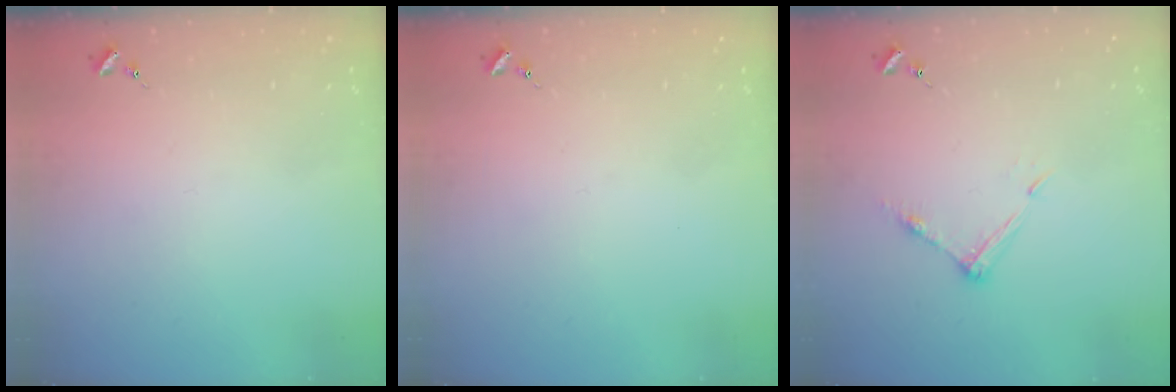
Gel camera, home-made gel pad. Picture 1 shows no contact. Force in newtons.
{"total": 0.0}
{"total": 6.8, "press": 6.7, "slide": 0.4}